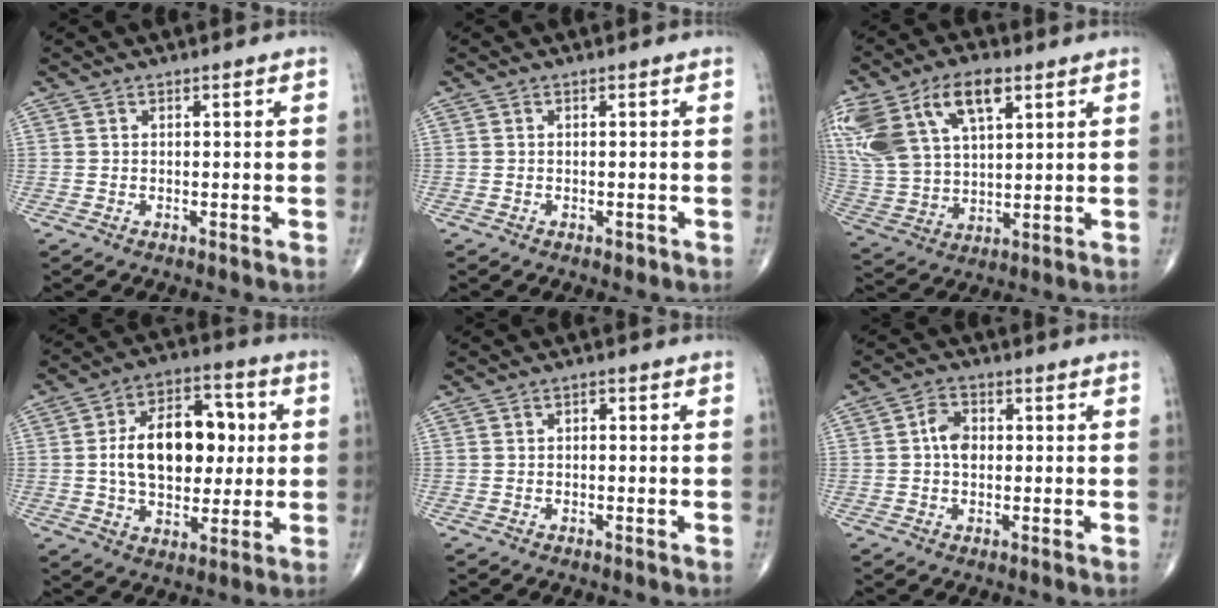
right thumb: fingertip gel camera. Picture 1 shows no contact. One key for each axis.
{"total": 0.7, "fx": -0.4, "fy": 0.4, "fz": 0.4, "tx": -0.004, "ty": 0.000, "tz": -0.005}
{"total": 21.7, "fx": 9.9, "fy": 11.8, "fz": 15.3, "tx": -0.331, "ty": 0.008, "tz": 0.191}
{"total": 17.7, "fx": 1.6, "fy": 11.1, "fz": 13.7, "tx": -0.179, "ty": 0.020, "tz": 0.024}
{"total": 1.0, "fx": 0.0, "fy": 0.6, "fz": 0.8, "tx": -0.007, "ty": 0.004, "tz": -0.005}
{"total": 4.3, "fx": 0.2, "fy": 3.0, "fz": 3.0, "tx": -0.048, "ty": 0.011, "tz": -0.004}